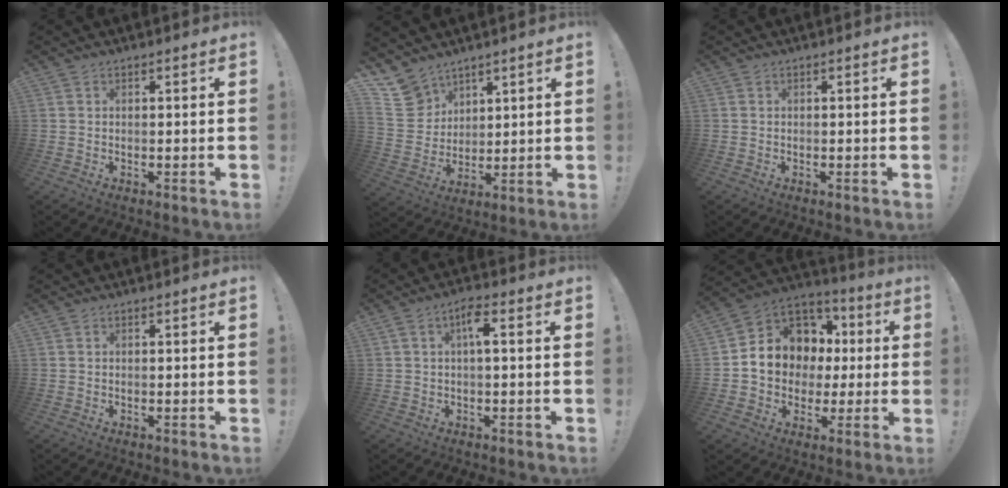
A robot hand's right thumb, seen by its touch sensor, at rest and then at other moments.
{"total": 9.2, "force": [7.2, 5.6, 1.0], "torque": [-0.024, -0.060, 0.144]}
{"total": 0.0}
{"total": 0.0}
{"total": 4.6, "force": [1.1, 1.2, 4.3], "torque": [-0.078, 0.005, 0.012]}
{"total": 12.3, "force": [1.0, 10.9, 5.5], "torque": [-0.074, -0.004, 0.034]}